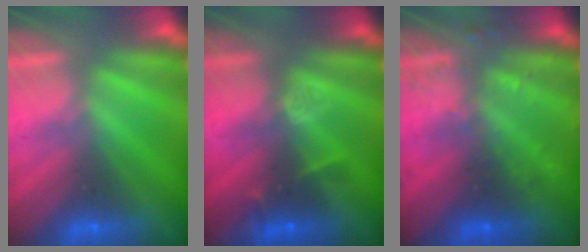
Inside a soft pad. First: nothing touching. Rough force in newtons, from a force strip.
{"total": 3.3}
{"total": 2.9}